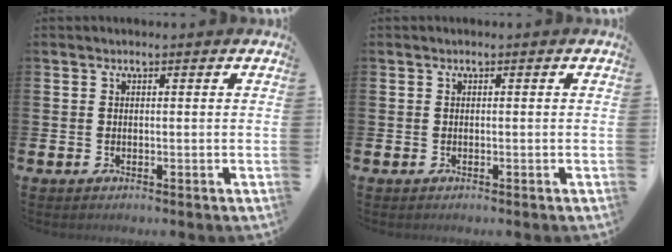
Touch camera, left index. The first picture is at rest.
{"total": 0.0}